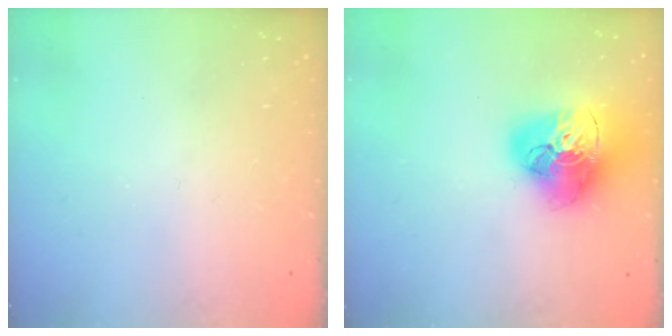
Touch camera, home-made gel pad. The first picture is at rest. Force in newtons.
{"total": 21.0, "press": 20.9, "slide": 2.1}